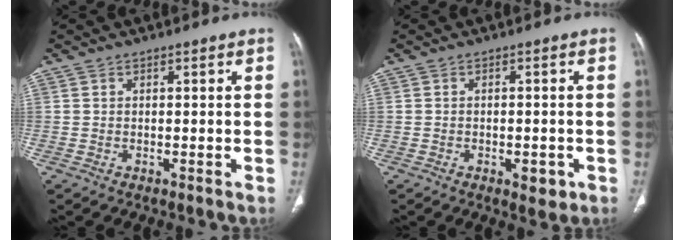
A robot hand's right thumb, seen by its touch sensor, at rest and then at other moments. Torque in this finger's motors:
{"motor_torque": [0.51, 0.78, -0.15, 0.06, 0.01]}